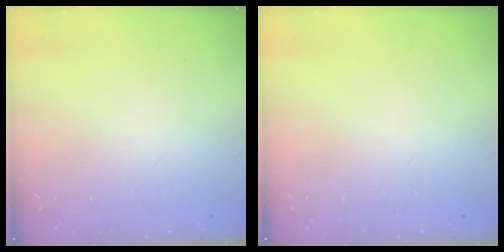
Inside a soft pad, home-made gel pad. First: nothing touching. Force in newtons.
{"total": 0.0}